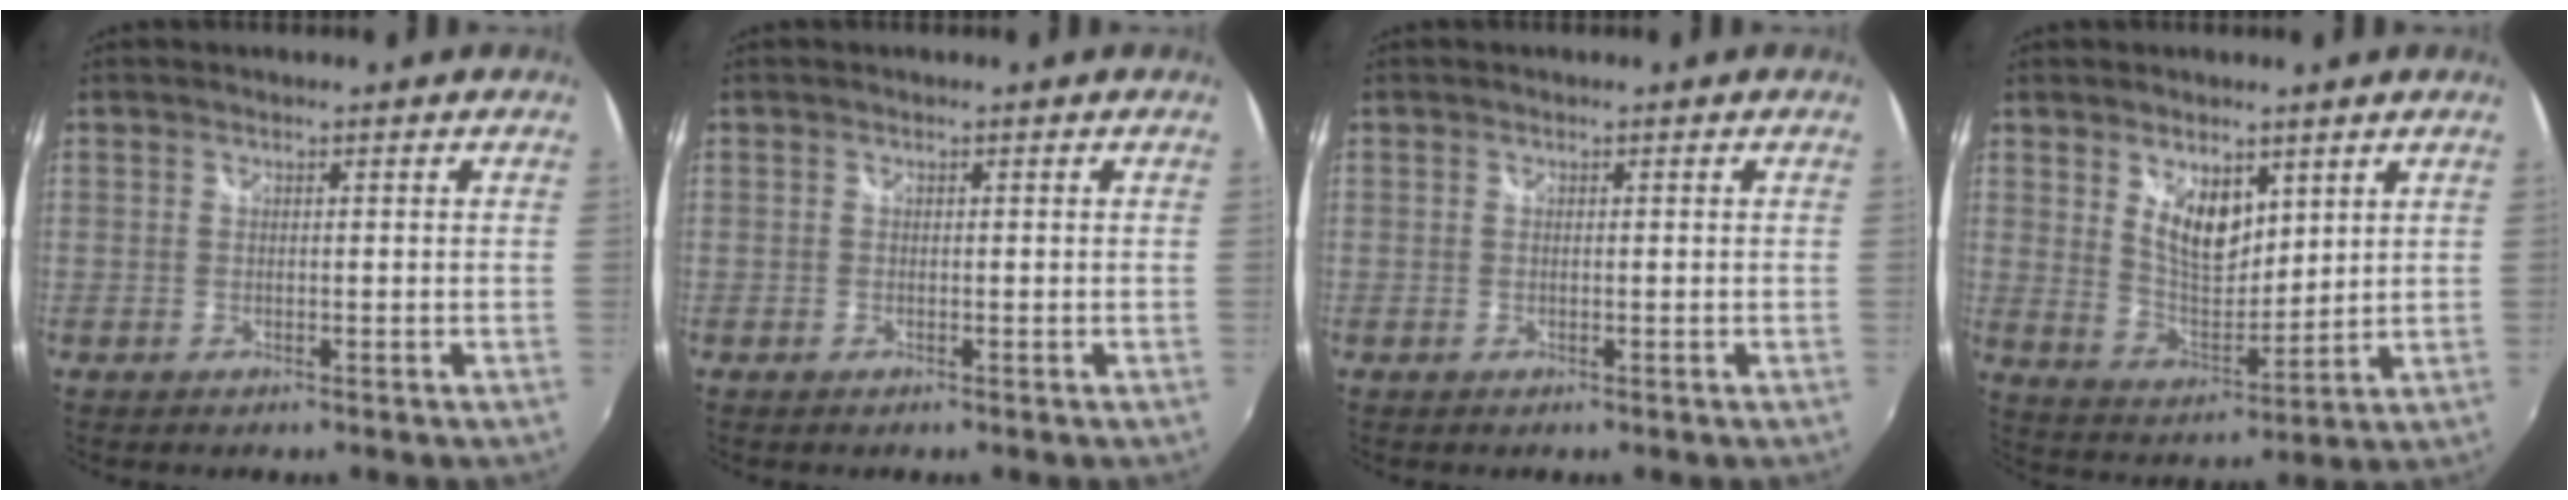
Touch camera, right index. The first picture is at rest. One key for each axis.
{"total": 0.0}
{"total": 0.0}
{"total": 8.7, "fx": 4.2, "fy": 4.6, "fz": 6.0, "tx": -0.099, "ty": -0.004, "tz": 0.084}